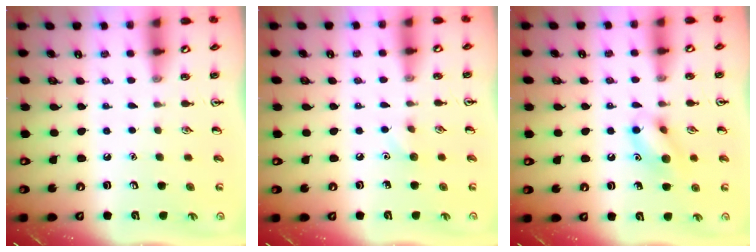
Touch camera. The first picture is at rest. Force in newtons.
{"total": 4.7, "press": 4.4, "slide": 1.5}
{"total": 10.2, "press": 10.1, "slide": 0.9}